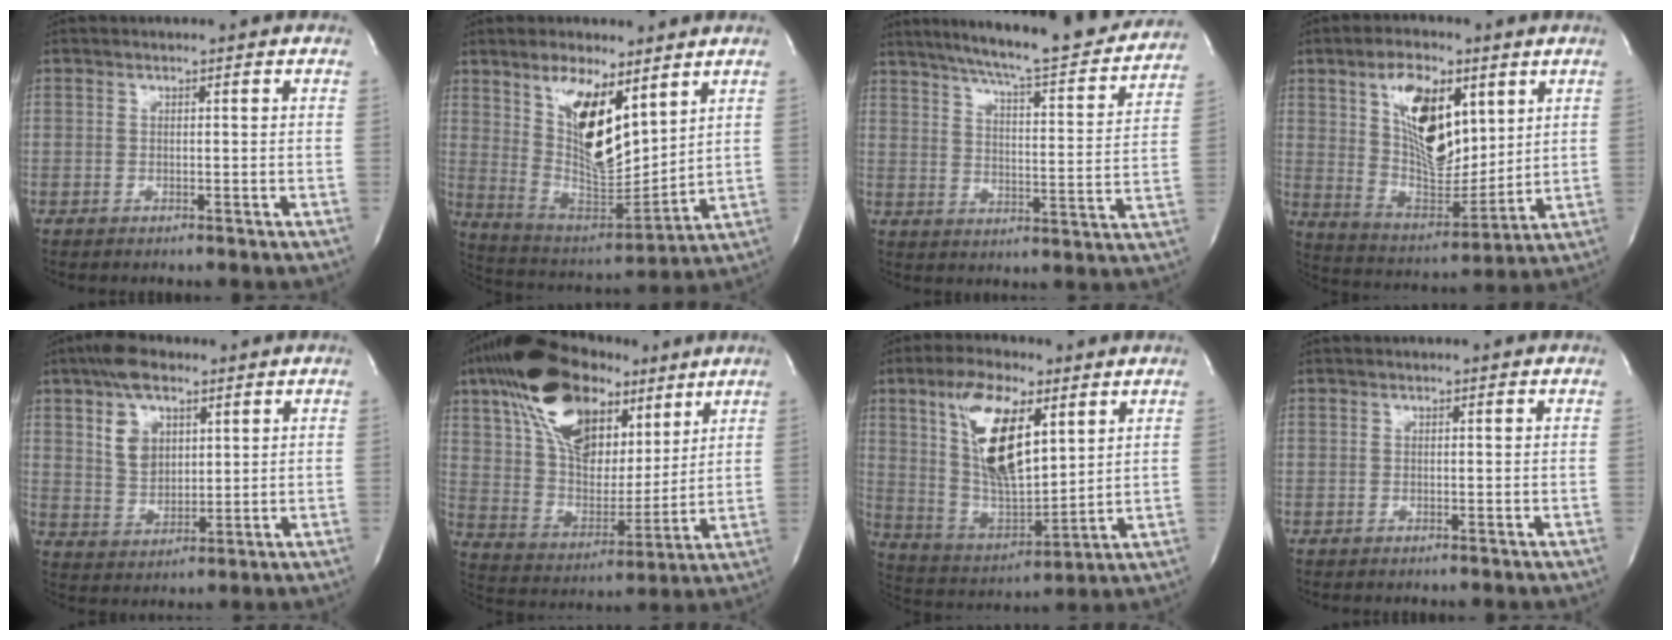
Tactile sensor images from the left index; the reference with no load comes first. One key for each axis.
{"total": 13.4, "fx": 6.4, "fy": 4.4, "fz": 11.0, "tx": -0.208, "ty": -0.008, "tz": 0.126}
{"total": 23.2, "fx": 20.7, "fy": 2.2, "fz": 10.4, "tx": -0.163, "ty": -0.038, "tz": 0.266}
{"total": 14.5, "fx": 5.6, "fy": 6.6, "fz": 11.6, "tx": -0.214, "ty": -0.002, "tz": 0.106}
{"total": 8.3, "fx": 4.4, "fy": 4.7, "fz": 5.2, "tx": -0.100, "ty": 0.008, "tz": 0.084}
{"total": 21.6, "fx": 11.9, "fy": 11.7, "fz": 13.7, "tx": -0.282, "ty": 0.041, "tz": 0.210}
{"total": 15.3, "fx": 6.2, "fy": 5.3, "fz": 13.0, "tx": -0.253, "ty": 0.000, "tz": 0.119}
{"total": 0.0}